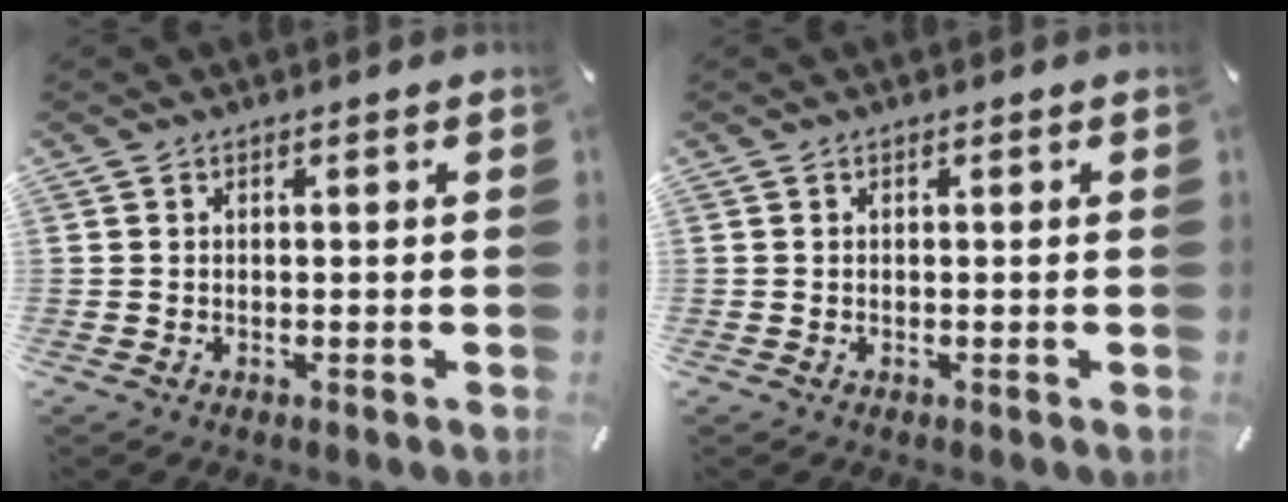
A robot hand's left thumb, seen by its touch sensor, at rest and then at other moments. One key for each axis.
{"total": 0.0}